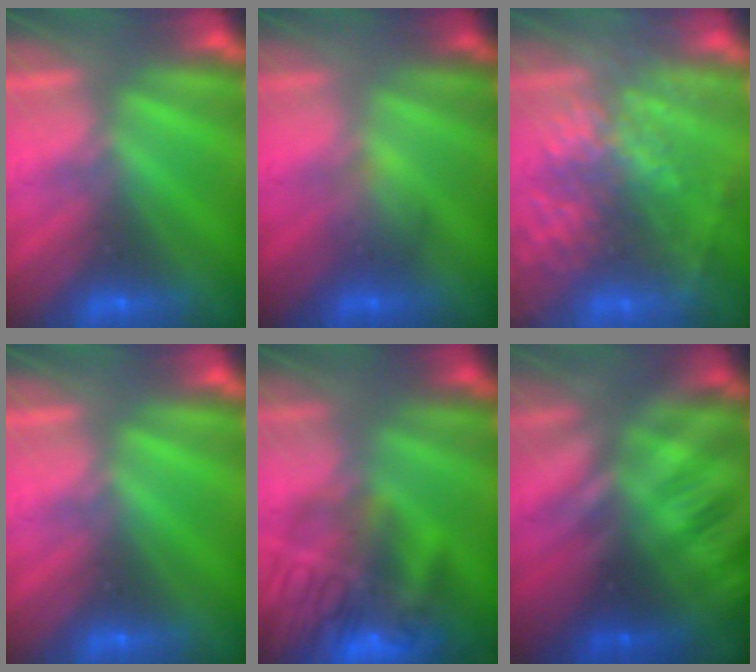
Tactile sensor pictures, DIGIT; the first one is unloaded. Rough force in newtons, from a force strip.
{"total": 1.8}
{"total": 6.8}
{"total": 0.0}
{"total": 7.4}
{"total": 2.9}